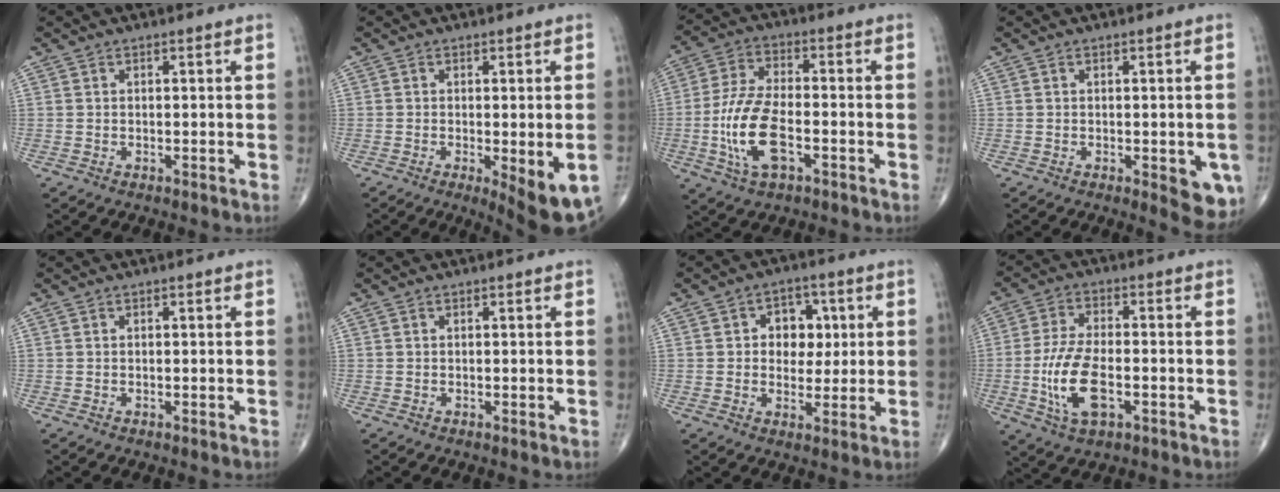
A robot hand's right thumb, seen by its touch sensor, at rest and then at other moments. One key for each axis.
{"total": 10.2, "fx": -3.9, "fy": 2.9, "fz": 9.0, "tx": -0.113, "ty": -0.015, "tz": -0.050}
{"total": 12.6, "fx": -3.6, "fy": 5.8, "fz": 10.6, "tx": -0.222, "ty": 0.017, "tz": -0.069}
{"total": 6.6, "fx": -1.8, "fy": 2.4, "fz": 5.9, "tx": -0.051, "ty": -0.011, "tz": -0.017}
{"total": 0.0}
{"total": 0.0}
{"total": 7.9, "fx": 1.5, "fy": 6.0, "fz": 5.0, "tx": -0.024, "ty": 0.002, "tz": 0.020}
{"total": 11.3, "fx": -2.9, "fy": 5.3, "fz": 9.6, "tx": -0.196, "ty": 0.009, "tz": -0.053}